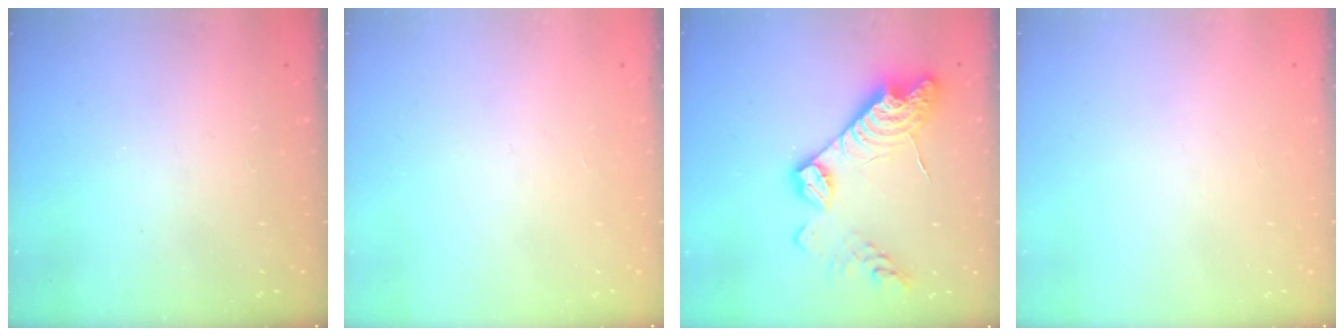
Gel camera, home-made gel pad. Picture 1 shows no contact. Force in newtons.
{"total": 0.0}
{"total": 18.6, "press": 18.5, "slide": 1.5}
{"total": 0.0}